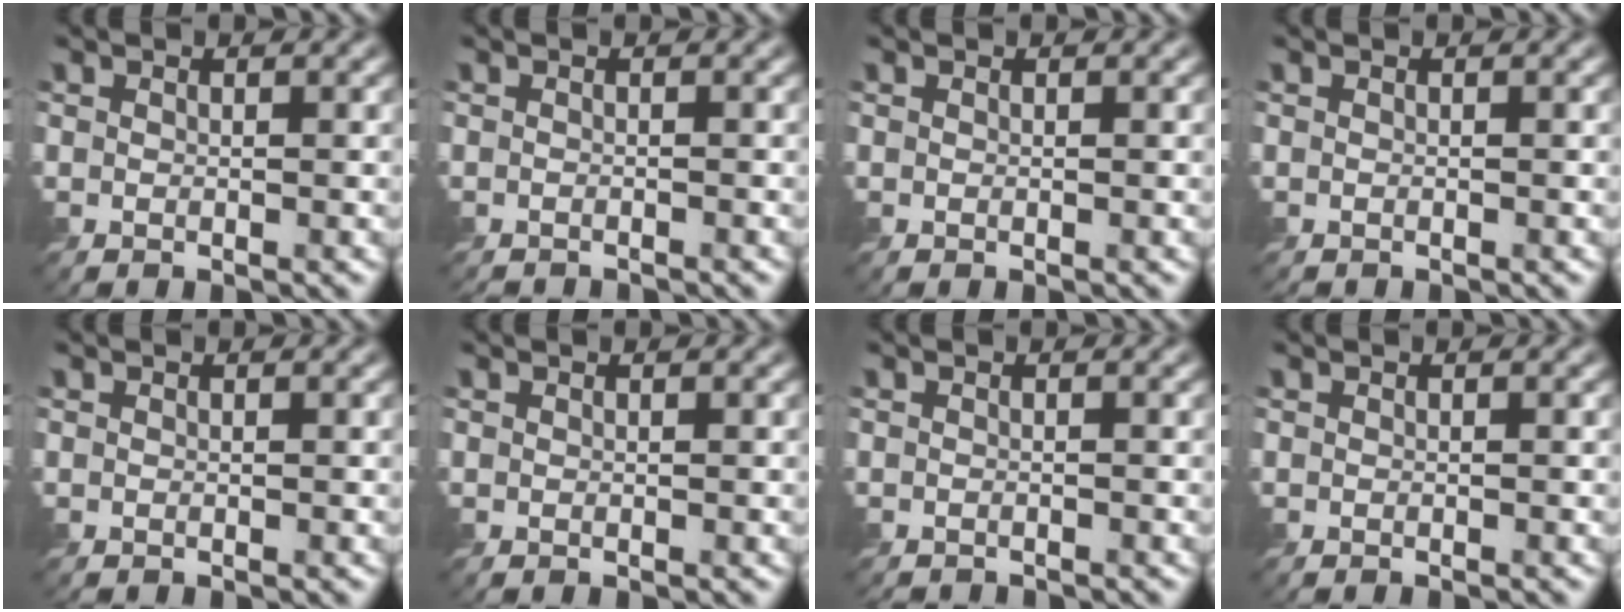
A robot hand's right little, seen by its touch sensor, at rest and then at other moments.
{"total": 2.3, "force": [-2.3, 0.2, 0.3], "torque": [0.000, -0.012, -0.033]}
{"total": 0.0}
{"total": 0.7, "force": [-0.7, 0.0, 0.0], "torque": [0.004, -0.006, -0.012]}
{"total": 0.0}
{"total": 0.0}
{"total": 1.9, "force": [-1.9, 0.1, 0.1], "torque": [0.003, -0.010, -0.026]}
{"total": 0.6, "force": [-0.5, 0.0, 0.2], "torque": [0.002, -0.001, -0.009]}